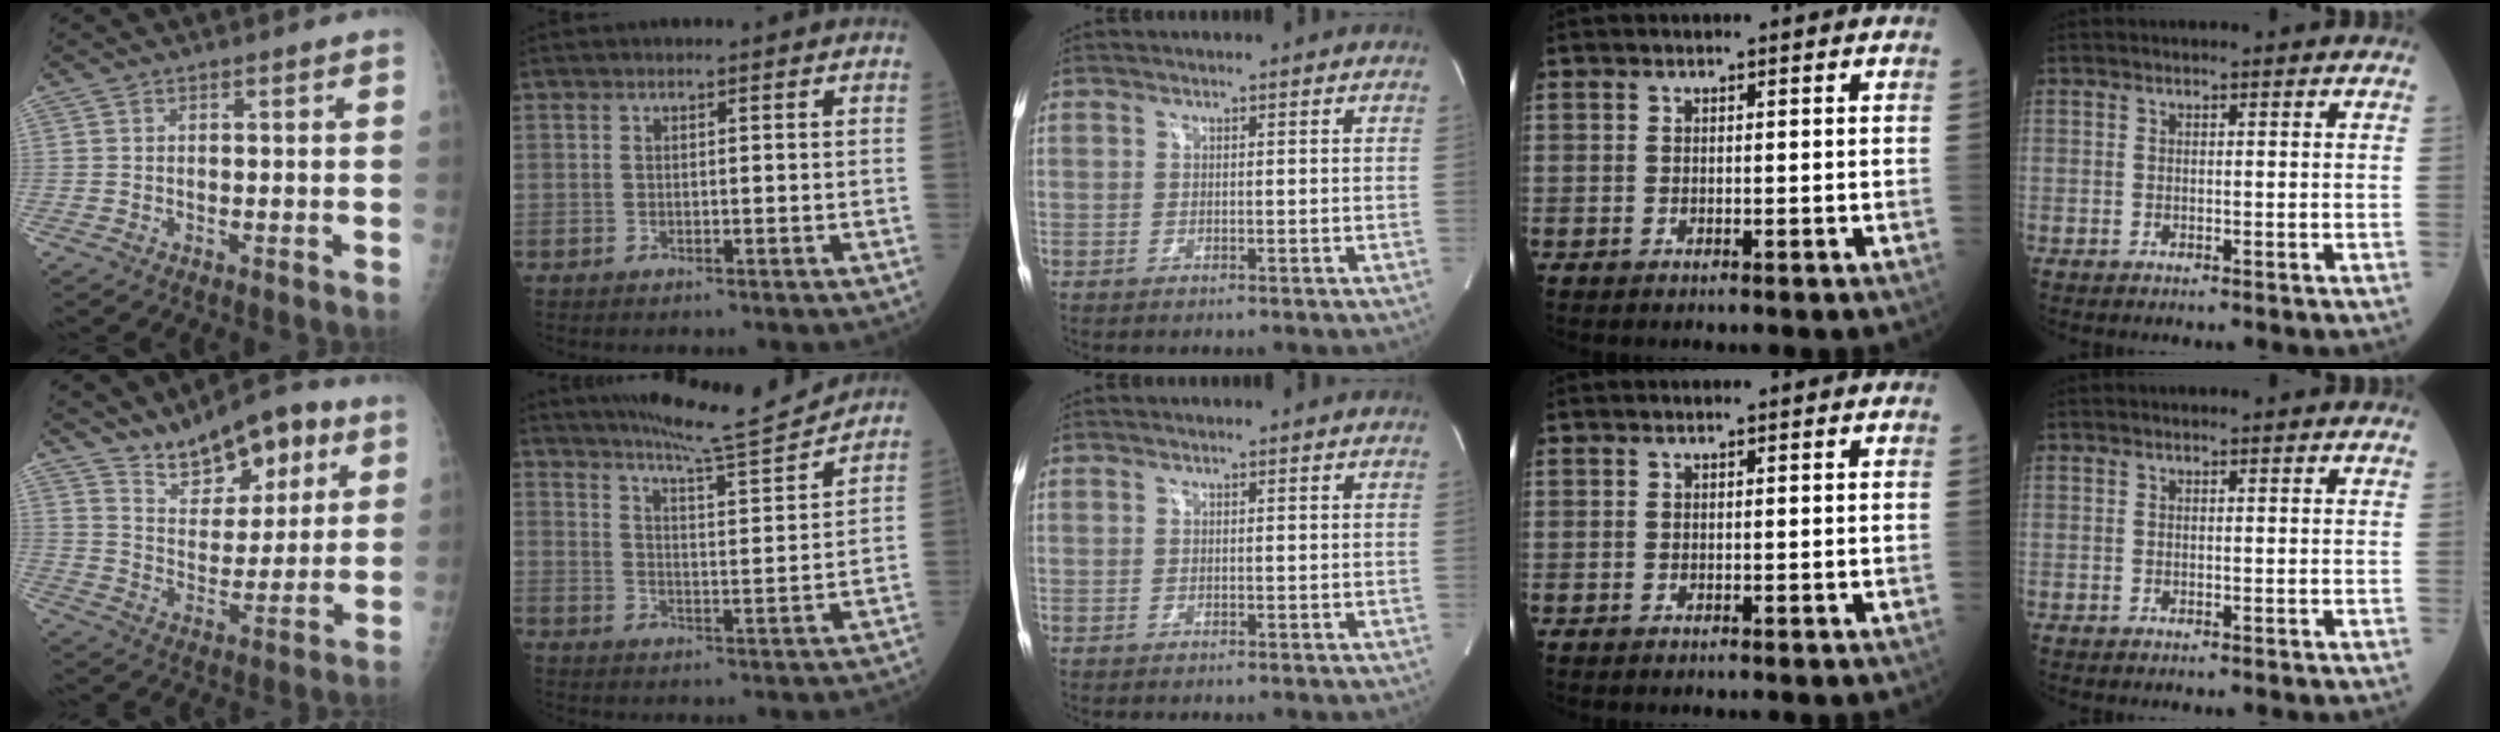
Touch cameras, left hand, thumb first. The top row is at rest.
{"thumb": {"total": 14.2, "force": [8.8, 7.2, 8.5], "torque": [-0.091, -0.039, 0.149]}, "index": {"total": 11.1, "force": [10.6, -1.2, 3.0], "torque": [-0.051, -0.015, 0.158]}}